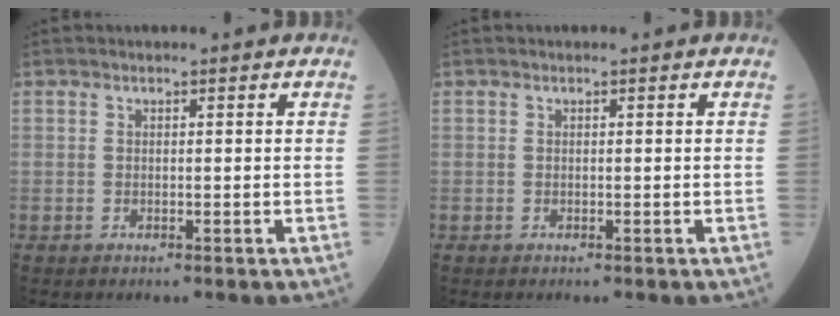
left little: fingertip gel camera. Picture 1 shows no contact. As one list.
[{"total": 0.0}]